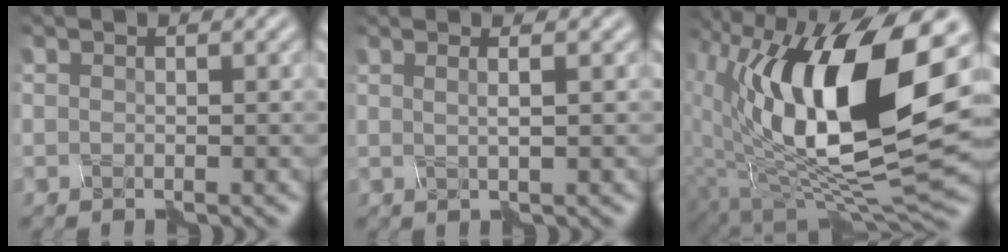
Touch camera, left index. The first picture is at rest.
{"total": 2.2, "force": [0.4, 0.9, 2.0], "torque": [-0.013, 0.012, -0.019]}
{"total": 15.8, "force": [2.2, 7.1, 13.9], "torque": [-0.249, -0.004, 0.037]}